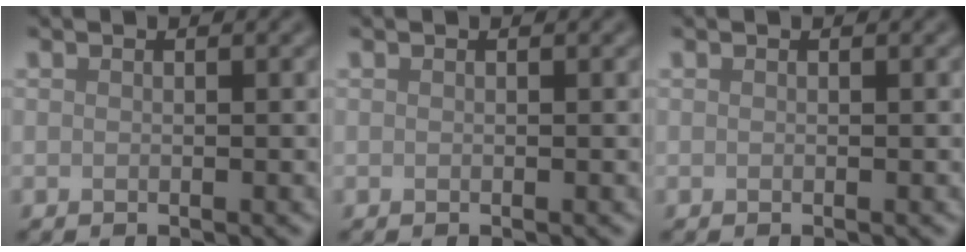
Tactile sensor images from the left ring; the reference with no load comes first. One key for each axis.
{"total": 0.0}
{"total": 0.0}